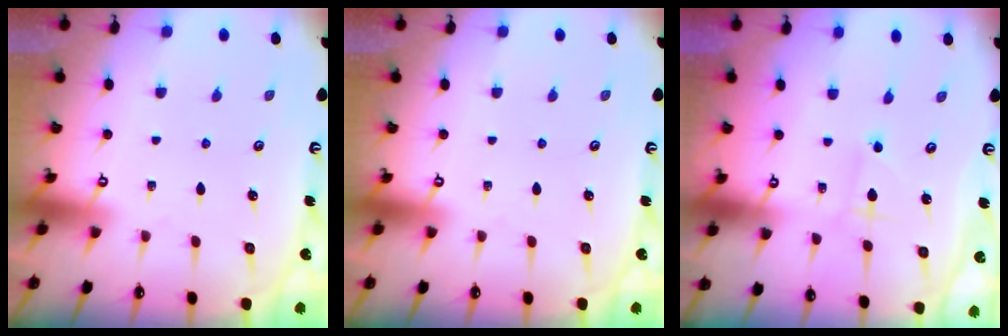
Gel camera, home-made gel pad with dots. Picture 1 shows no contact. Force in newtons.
{"total": 0.0}
{"total": 1.4, "press": 1.4, "slide": 0.1}